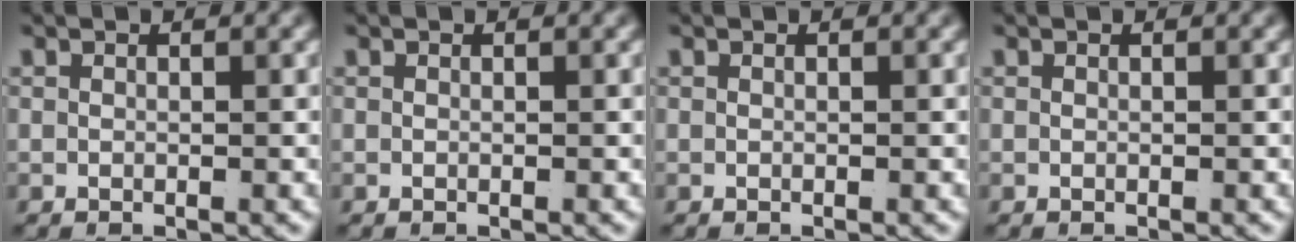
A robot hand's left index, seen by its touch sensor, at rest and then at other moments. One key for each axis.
{"total": 0.0}
{"total": 0.0}
{"total": 0.0}